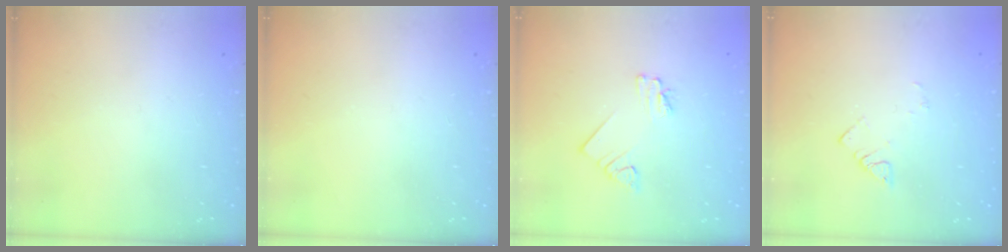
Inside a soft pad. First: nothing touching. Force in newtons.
{"total": 0.0}
{"total": 2.5, "press": 2.5, "slide": 0.2}
{"total": 3.5, "press": 3.5, "slide": 0.3}